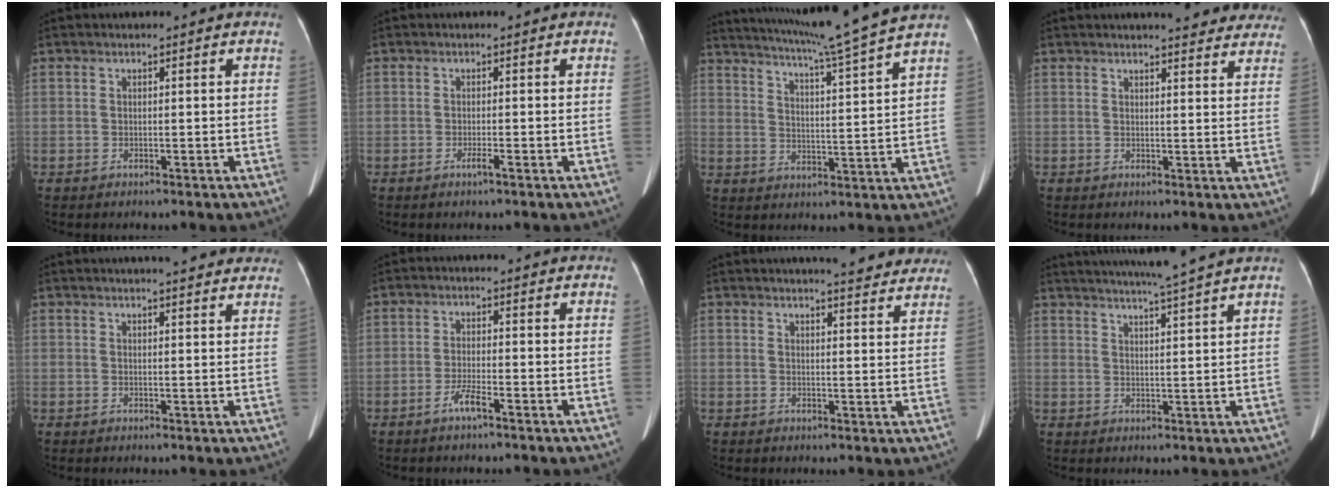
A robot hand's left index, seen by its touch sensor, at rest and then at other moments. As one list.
[{"total": 1.1, "force": [-0.8, -0.2, 0.8], "torque": [-0.019, -0.002, -0.015]}, {"total": 16.0, "force": [13.8, -2.6, 7.6], "torque": [-0.133, -0.028, 0.190]}, {"total": 13.4, "force": [12.3, 2.8, 4.5], "torque": [-0.024, -0.012, 0.118]}, {"total": 10.2, "force": [9.0, 1.8, 4.5], "torque": [-0.044, 0.010, 0.091]}, {"total": 2.9, "force": [-2.0, 0.1, 2.1], "torque": [-0.048, -0.005, -0.042]}, {"total": 11.1, "force": [10.1, 1.9, 4.4], "torque": [-0.037, -0.006, 0.098]}, {"total": 10.0, "force": [8.8, -2.0, 4.4], "torque": [-0.072, -0.003, 0.121]}]